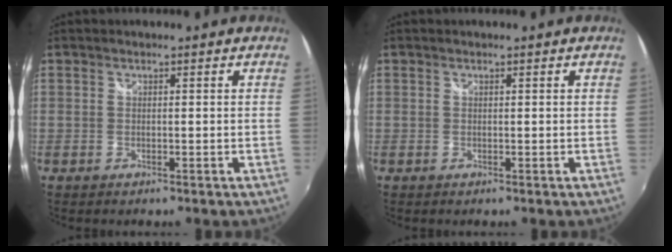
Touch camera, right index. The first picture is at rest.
{"total": 0.0}